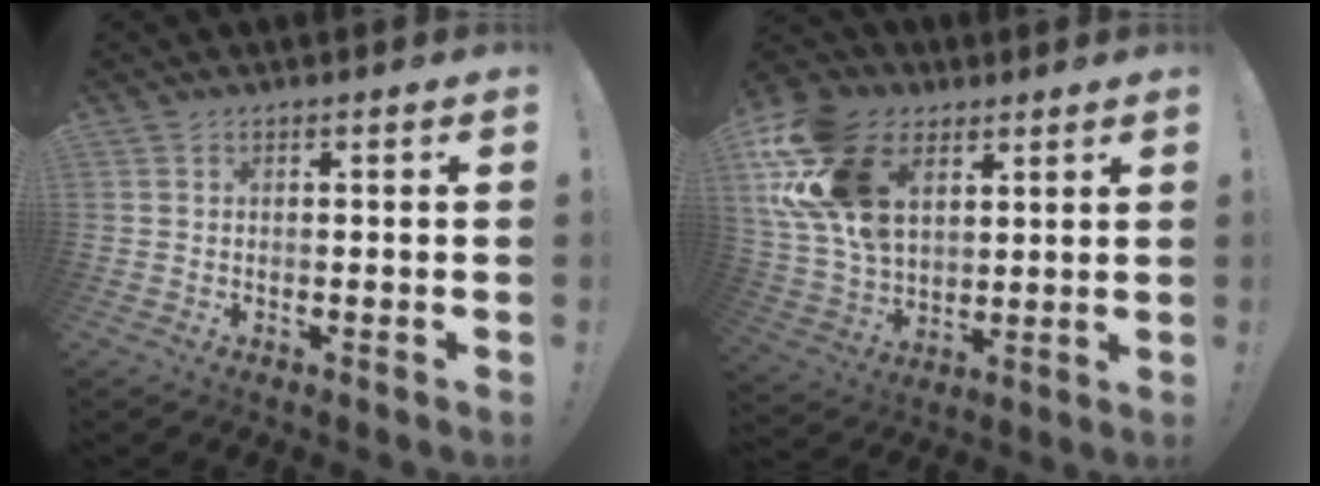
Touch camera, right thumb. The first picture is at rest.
{"total": 23.0, "force": [8.8, 15.9, 14.1], "torque": [-0.282, -0.031, 0.170]}